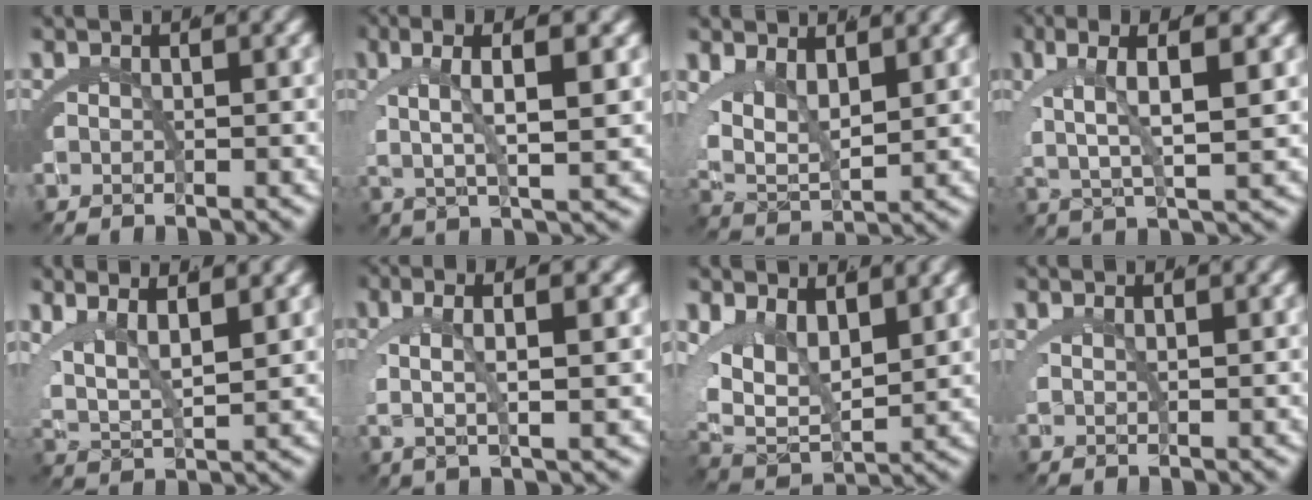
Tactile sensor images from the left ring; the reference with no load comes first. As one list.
[{"total": 5.7, "force": [2.1, 1.0, 5.1], "torque": [-0.089, 0.010, 0.039]}, {"total": 6.5, "force": [1.2, 4.6, 4.5], "torque": [-0.109, -0.025, 0.029]}, {"total": 6.0, "force": [1.7, 1.8, 5.5], "torque": [-0.094, 0.006, 0.032]}, {"total": 7.0, "force": [2.1, 4.4, 5.0], "torque": [-0.099, -0.010, 0.035]}, {"total": 5.1, "force": [1.6, 0.9, 4.8], "torque": [-0.084, 0.011, 0.029]}, {"total": 8.9, "force": [0.5, 6.7, 5.9], "torque": [-0.131, -0.036, 0.018]}, {"total": 1.1, "force": [0.8, -0.5, 0.6], "torque": [-0.016, -0.009, 0.023]}]